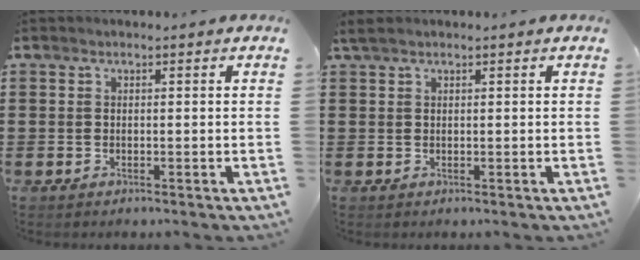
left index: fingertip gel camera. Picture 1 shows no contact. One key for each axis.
{"total": 1.1, "fx": 0.7, "fy": 0.3, "fz": 0.8, "tx": -0.017, "ty": 0.002, "tz": 0.013}